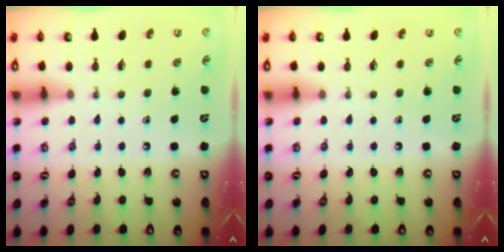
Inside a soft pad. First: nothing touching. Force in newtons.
{"total": 0.0}